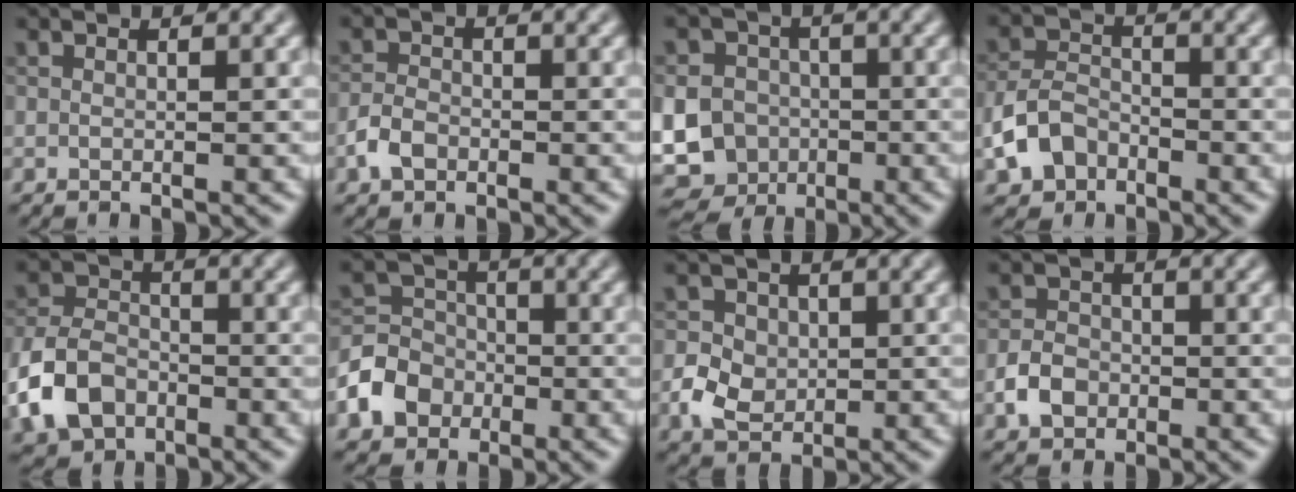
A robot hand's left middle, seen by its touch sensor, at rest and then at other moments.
{"total": 2.2, "force": [-1.2, 1.5, 1.1], "torque": [-0.020, 0.003, -0.029]}
{"total": 14.3, "force": [-3.4, 13.2, 4.4], "torque": [-0.115, -0.014, -0.089]}
{"total": 4.1, "force": [-2.1, 2.9, 2.1], "torque": [-0.043, 0.001, -0.047]}
{"total": 6.1, "force": [-2.5, 4.4, 3.3], "torque": [-0.072, -0.001, -0.057]}
{"total": 5.4, "force": [-2.3, 4.4, 2.1], "torque": [-0.033, 0.001, -0.063]}
{"total": 3.6, "force": [-0.6, 3.0, 1.8], "torque": [-0.032, 0.000, -0.011]}
{"total": 2.8, "force": [-1.2, 2.2, 1.3], "torque": [-0.020, 0.003, -0.026]}